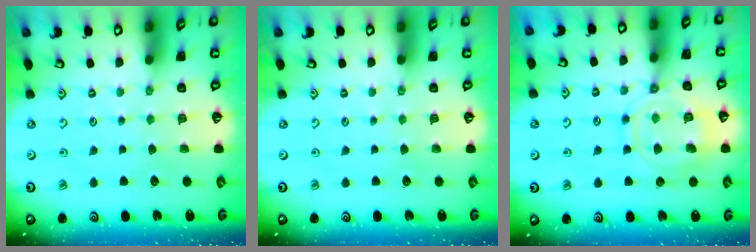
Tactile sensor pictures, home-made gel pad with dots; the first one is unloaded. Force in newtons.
{"total": 0.0}
{"total": 12.7, "press": 12.6, "slide": 1.3}